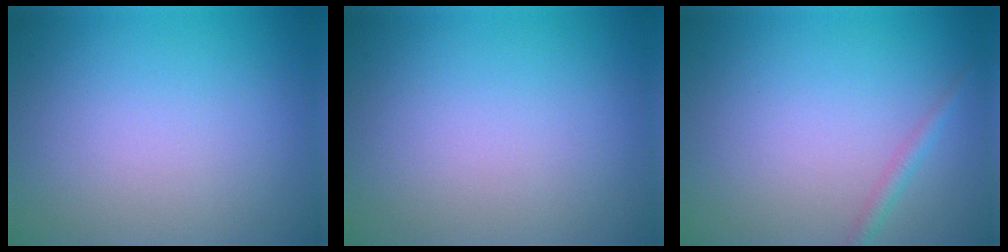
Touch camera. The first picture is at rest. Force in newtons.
{"total": 0.0}
{"total": 1.3, "press": 1.3, "slide": 0.1}